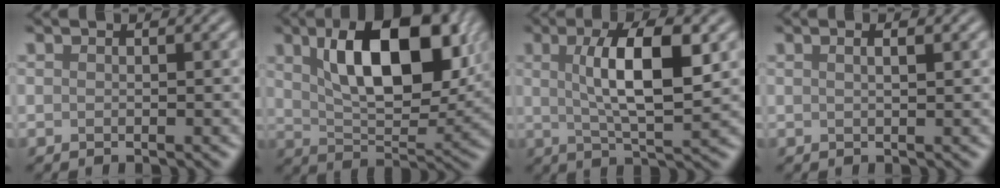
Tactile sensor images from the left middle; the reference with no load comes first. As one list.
[{"total": 10.2, "force": [3.3, 4.7, 8.5], "torque": [-0.135, 0.006, 0.062]}, {"total": 7.0, "force": [1.0, 1.8, 6.7], "torque": [-0.111, 0.005, 0.026]}, {"total": 2.3, "force": [1.0, 1.1, 1.8], "torque": [-0.008, 0.024, -0.008]}]